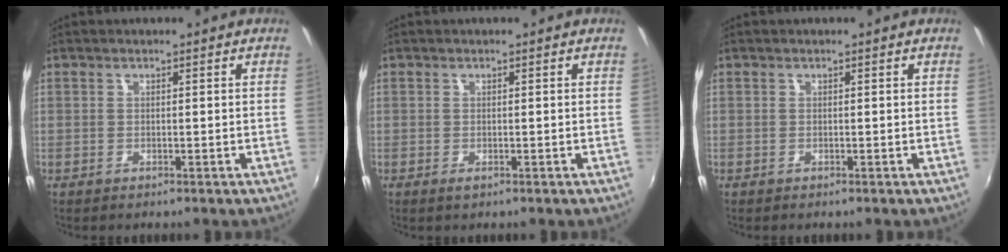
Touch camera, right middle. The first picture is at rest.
{"total": 0.6, "force": [-0.2, 0.2, 0.5], "torque": [-0.009, -0.001, -0.003]}
{"total": 0.0}